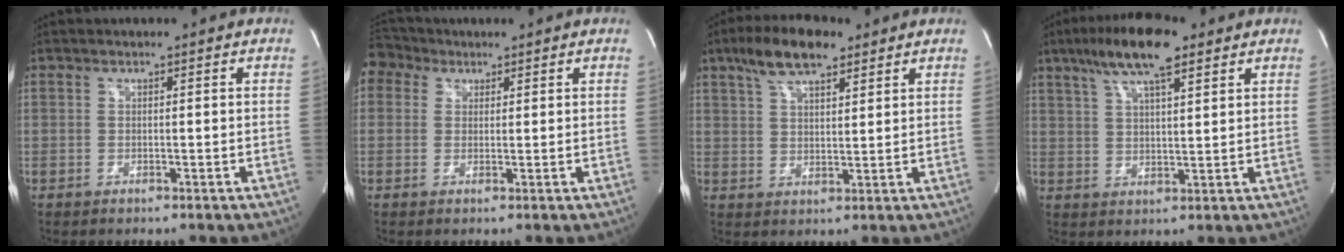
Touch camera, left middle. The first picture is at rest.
{"total": 4.3, "force": [2.8, 3.2, 0.6], "torque": [-0.019, 0.028, 0.055]}
{"total": 9.2, "force": [6.3, 3.2, 6.0], "torque": [-0.116, 0.018, 0.112]}
{"total": 11.0, "force": [7.1, 2.3, 8.1], "torque": [-0.151, 0.017, 0.123]}